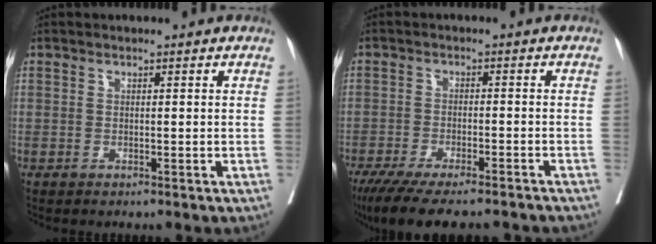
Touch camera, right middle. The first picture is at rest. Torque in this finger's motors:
{"motor_torque": [0.37, -0.39, 0.22, 0.10]}